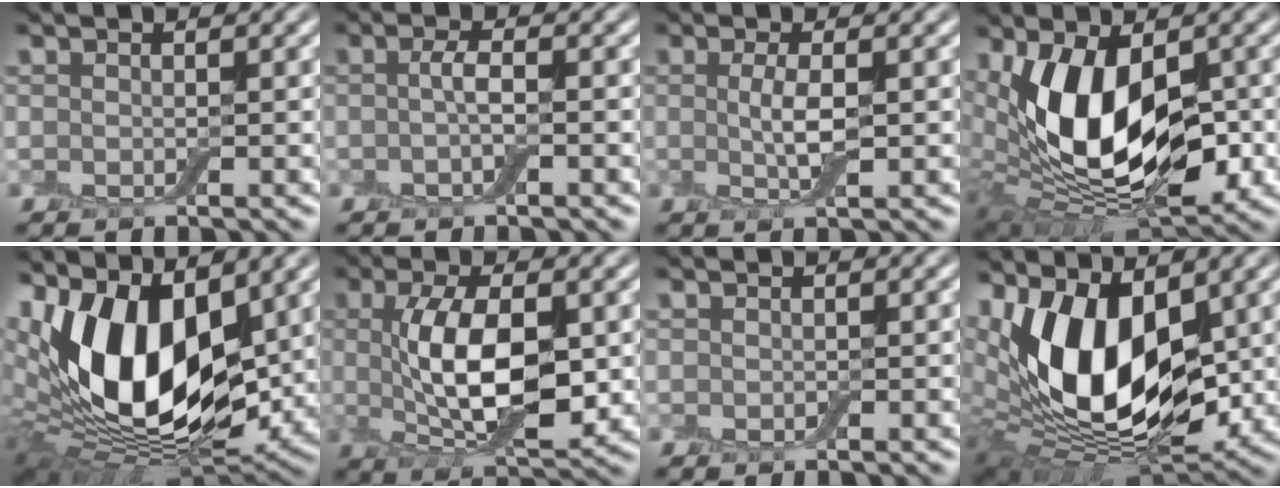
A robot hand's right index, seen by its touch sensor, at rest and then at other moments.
{"total": 1.5, "force": [-0.2, 0.4, 1.5], "torque": [-0.029, 0.002, -0.005]}
{"total": 2.2, "force": [0.1, 0.6, 2.1], "torque": [-0.046, -0.001, 0.004]}
{"total": 11.6, "force": [1.0, 6.6, 9.5], "torque": [-0.156, -0.006, 0.018]}
{"total": 16.0, "force": [3.5, 9.5, 12.4], "torque": [-0.221, 0.002, 0.049]}
{"total": 7.8, "force": [0.6, 3.5, 6.9], "torque": [-0.128, -0.003, 0.015]}
{"total": 0.0}
{"total": 14.3, "force": [2.8, 8.4, 11.3], "torque": [-0.187, -0.005, 0.040]}